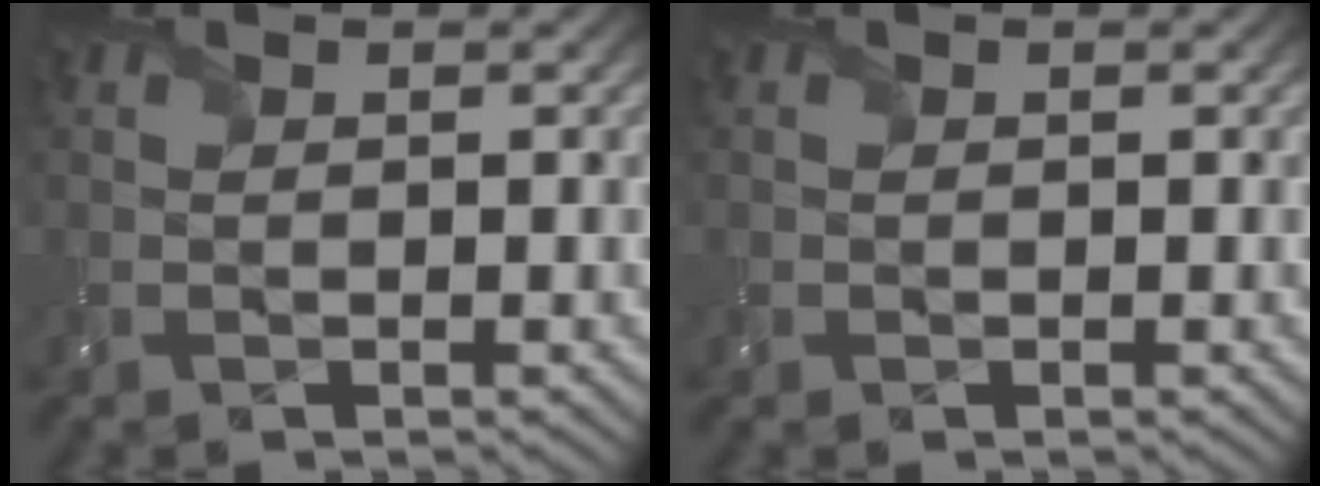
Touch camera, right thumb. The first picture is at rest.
{"total": 0.5, "force": [-0.2, 0.5, 0.0], "torque": [0.001, -0.005, -0.005]}